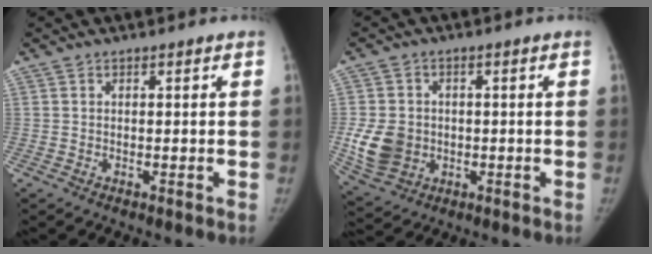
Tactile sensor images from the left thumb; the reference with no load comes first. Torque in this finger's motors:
{"motor_torque": [0.44, 0.89, 0.76, -0.74, 0.33]}